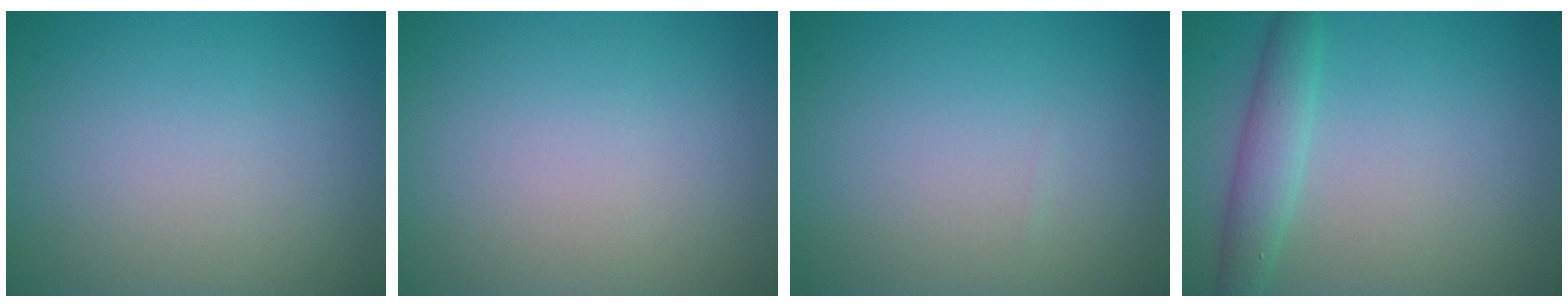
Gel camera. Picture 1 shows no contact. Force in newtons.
{"total": 0.0}
{"total": 0.0}
{"total": 2.8, "press": 2.8, "slide": 0.1}